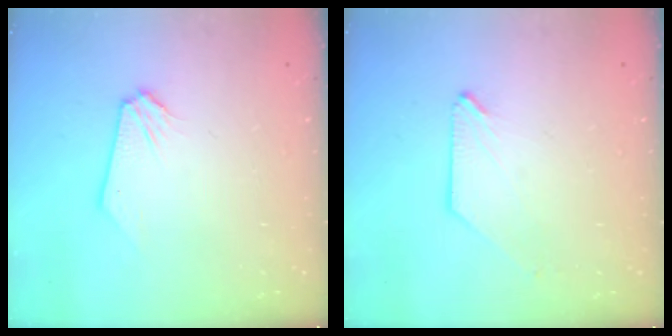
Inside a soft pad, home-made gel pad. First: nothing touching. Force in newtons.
{"total": 0.7, "press": 0.7, "slide": 0.1}